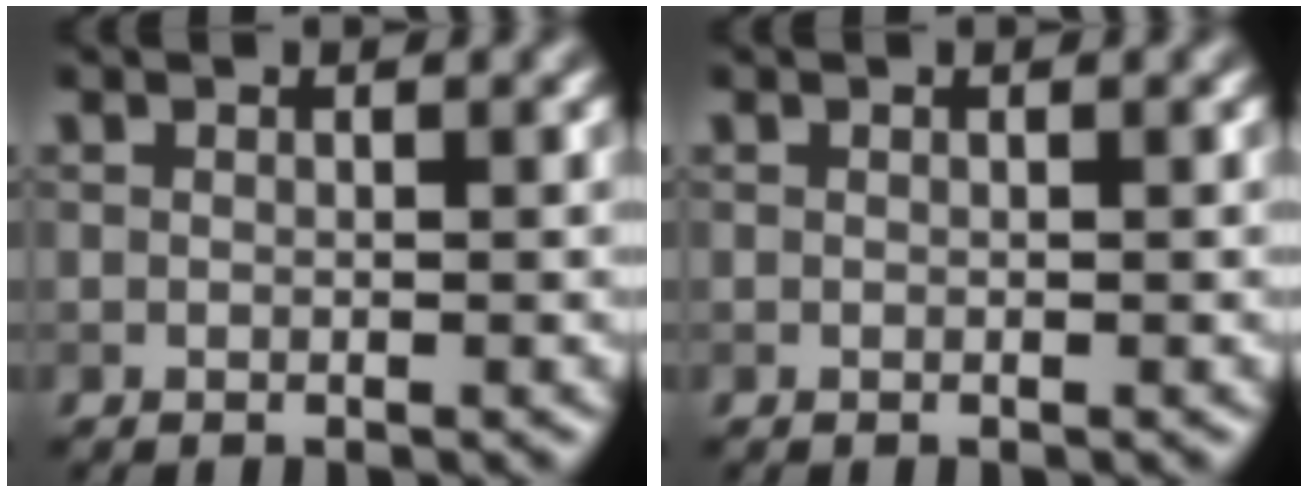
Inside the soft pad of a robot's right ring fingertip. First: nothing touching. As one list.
[{"total": 0.0}]